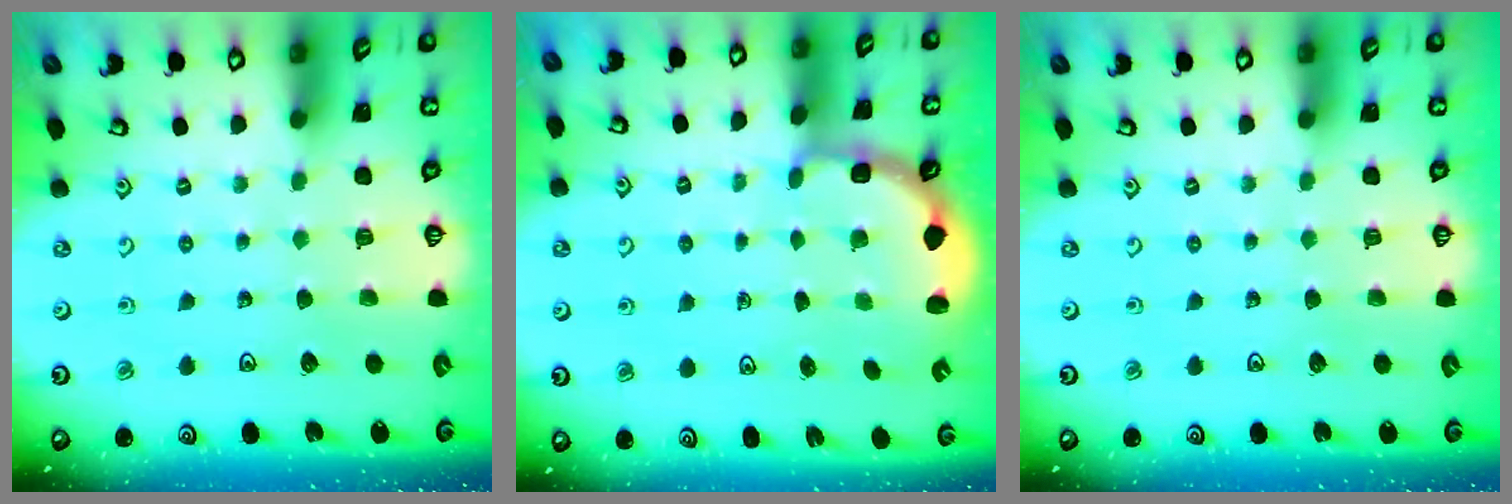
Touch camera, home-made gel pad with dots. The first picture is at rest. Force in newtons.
{"total": 2.7, "press": 2.3, "slide": 1.4}
{"total": 0.0}